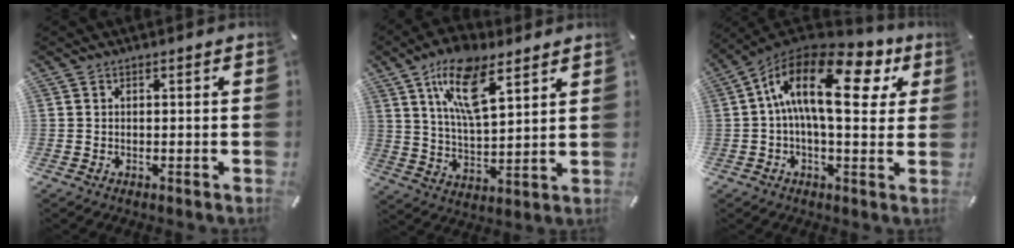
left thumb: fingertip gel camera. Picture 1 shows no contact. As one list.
[{"total": 14.7, "force": [9.0, 5.8, 10.0], "torque": [-0.197, -0.026, 0.158]}, {"total": 20.4, "force": [5.8, 9.4, 17.1], "torque": [-0.313, -0.024, 0.084]}]